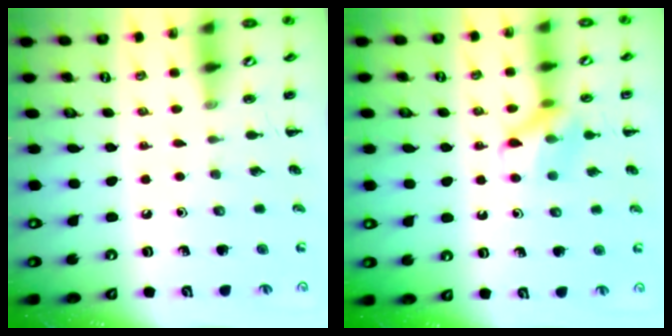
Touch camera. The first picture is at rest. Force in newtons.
{"total": 11.3, "press": 11.2, "slide": 1.0}